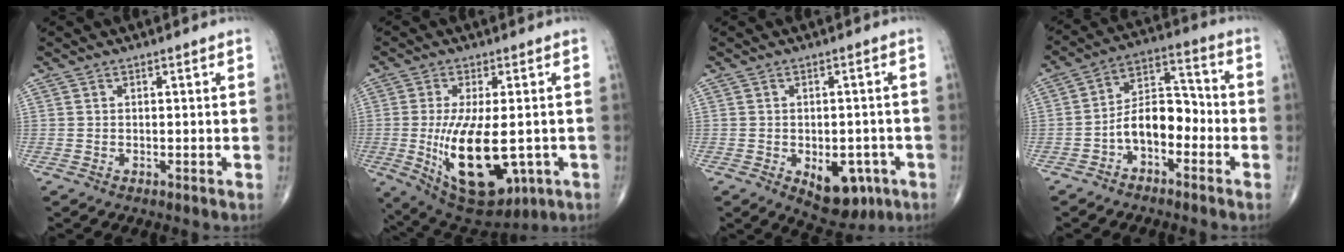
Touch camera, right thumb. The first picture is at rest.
{"total": 18.2, "force": [-3.4, 8.2, 15.9], "torque": [-0.273, -0.021, -0.028]}
{"total": 9.5, "force": [-3.6, 5.6, 6.8], "torque": [-0.065, 0.010, -0.037]}
{"total": 9.6, "force": [-3.4, 5.7, 6.9], "torque": [-0.095, 0.048, -0.069]}